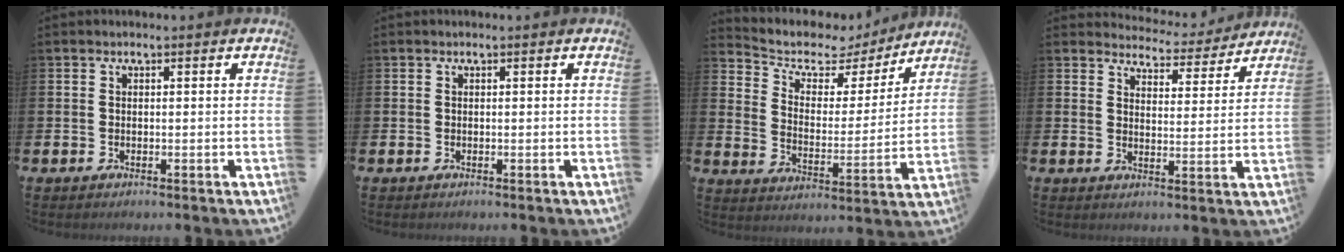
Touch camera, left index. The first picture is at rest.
{"total": 0.0}
{"total": 6.5, "force": [5.3, 3.2, 2.0], "torque": [-0.067, -0.039, 0.085]}
{"total": 4.6, "force": [4.5, 1.0, 0.1], "torque": [-0.009, -0.039, 0.073]}